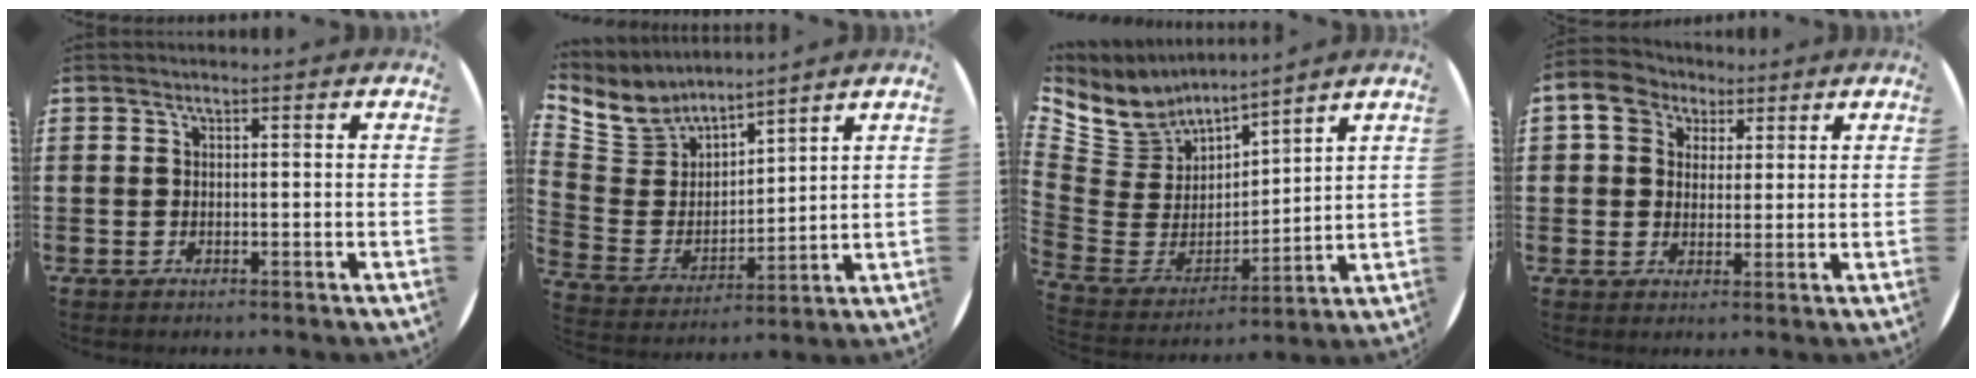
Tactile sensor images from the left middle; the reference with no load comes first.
{"total": 6.2, "force": [5.7, 2.4, -0.2], "torque": [-0.041, -0.053, 0.105]}
{"total": 6.5, "force": [5.5, 3.4, -0.6], "torque": [-0.038, -0.058, 0.102]}
{"total": 5.1, "force": [2.9, 4.1, 1.0], "torque": [-0.033, 0.014, 0.053]}